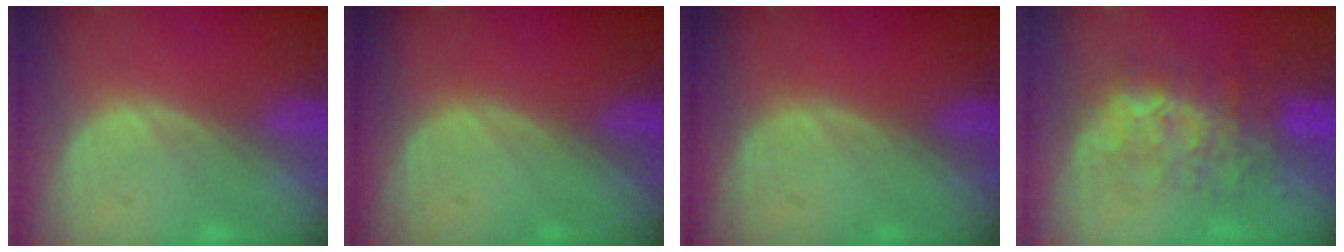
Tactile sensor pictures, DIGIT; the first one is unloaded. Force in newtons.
{"total": 0.0}
{"total": 0.0}
{"total": 8.7, "press": 8.3, "slide": 2.5}